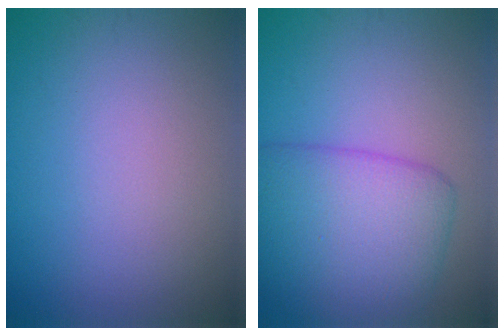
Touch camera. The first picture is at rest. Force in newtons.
{"total": 7.0, "press": 7.0, "slide": 0.2}